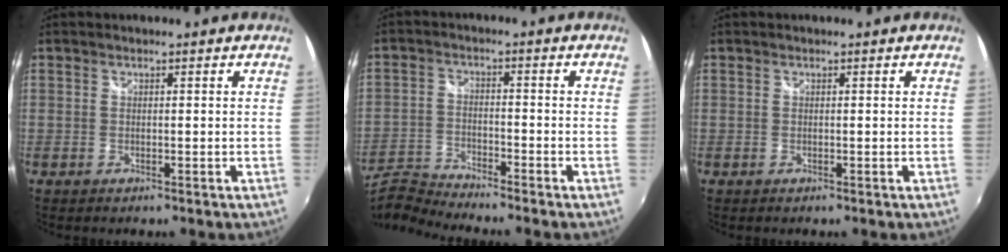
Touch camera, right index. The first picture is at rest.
{"total": 7.4, "force": [-7.3, -0.2, 1.4], "torque": [-0.044, -0.001, -0.154]}
{"total": 0.0}